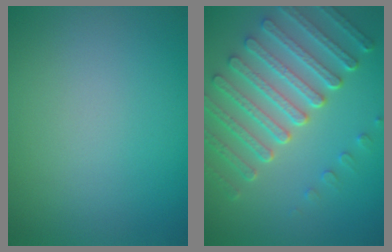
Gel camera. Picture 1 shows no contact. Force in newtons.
{"total": 7.1, "press": 5.3, "slide": 4.7}